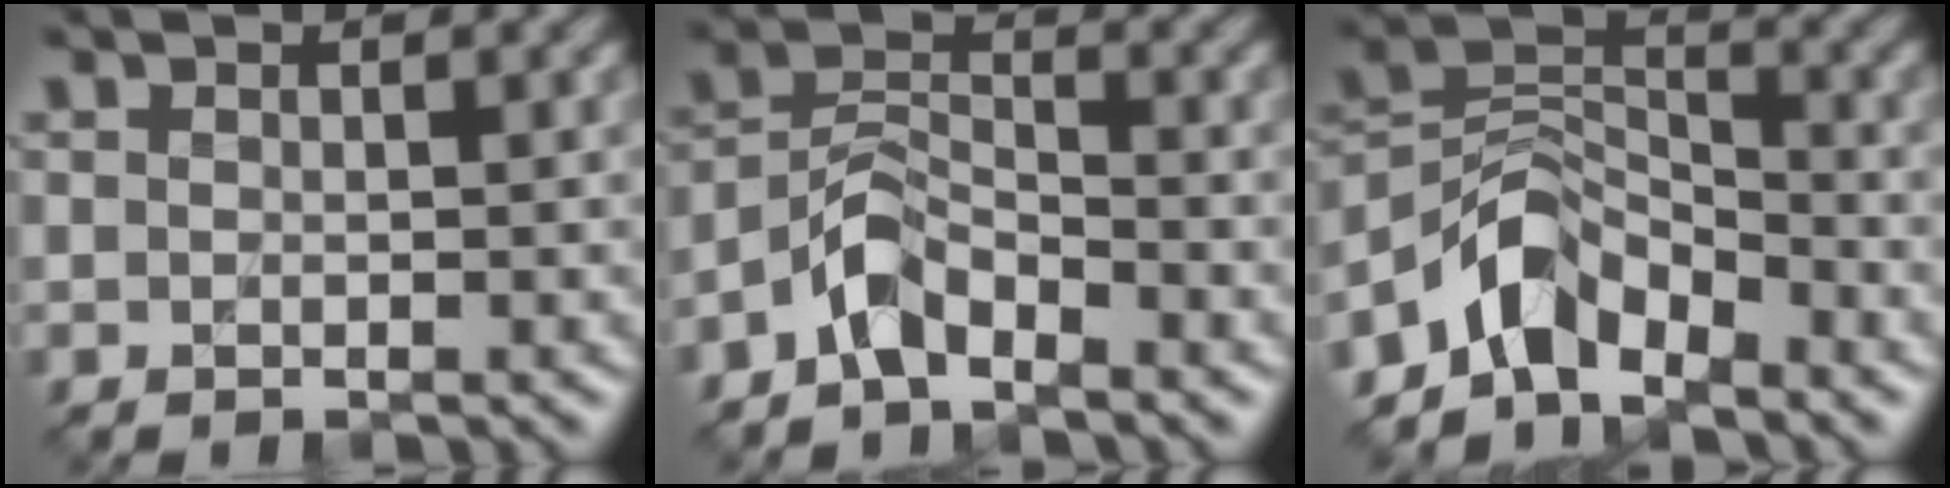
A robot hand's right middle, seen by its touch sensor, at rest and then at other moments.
{"total": 3.5, "force": [-2.7, 1.4, 1.8], "torque": [-0.032, 0.014, -0.062]}
{"total": 5.4, "force": [-4.2, 2.6, 2.3], "torque": [-0.032, 0.003, -0.090]}